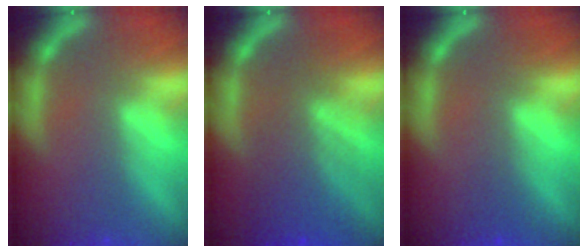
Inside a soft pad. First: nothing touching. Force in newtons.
{"total": 6.0}
{"total": 1.0}